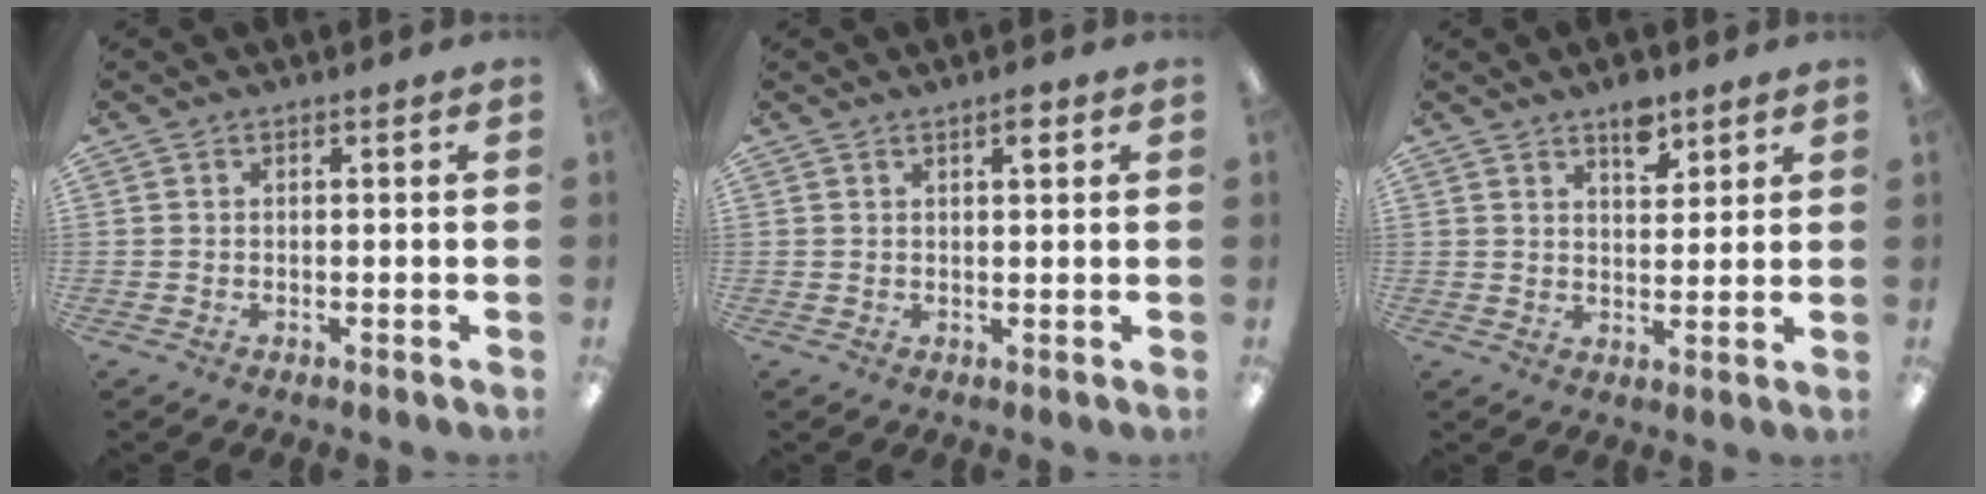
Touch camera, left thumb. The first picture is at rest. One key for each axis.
{"total": 2.6, "fx": 1.7, "fy": 0.7, "fz": 1.8, "tx": -0.022, "ty": -0.003, "tz": 0.025}
{"total": 6.0, "fx": 4.3, "fy": 2.8, "fz": 2.9, "tx": -0.027, "ty": -0.026, "tz": 0.072}